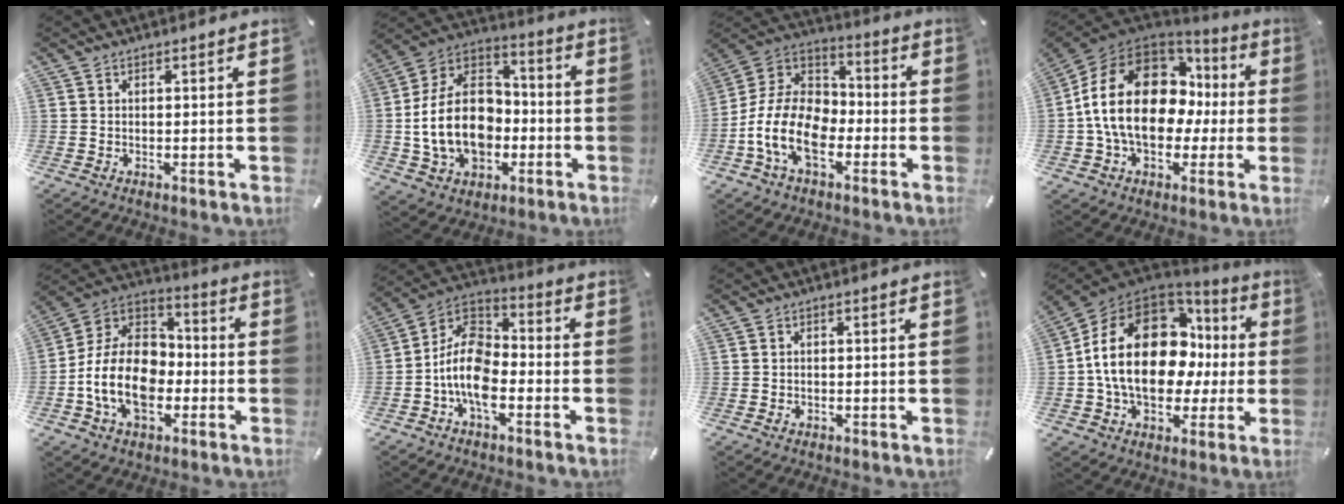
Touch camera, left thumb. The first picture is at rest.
{"total": 19.1, "force": [-3.9, 14.2, 12.2], "torque": [-0.273, 0.020, -0.068]}
{"total": 15.3, "force": [-6.9, 9.9, 9.5], "torque": [-0.217, 0.022, -0.131]}
{"total": 20.6, "force": [1.3, 15.2, 13.9], "torque": [-0.269, 0.001, 0.026]}
{"total": 16.8, "force": [-4.6, 12.2, 10.6], "torque": [-0.237, 0.019, -0.089]}
{"total": 13.0, "force": [-5.8, 7.7, 8.7], "torque": [-0.193, 0.020, -0.116]}
{"total": 1.0, "force": [-0.4, 0.7, 0.4], "torque": [-0.010, 0.002, -0.010]}
{"total": 22.5, "force": [2.4, 15.3, 16.3], "torque": [-0.318, -0.009, 0.047]}